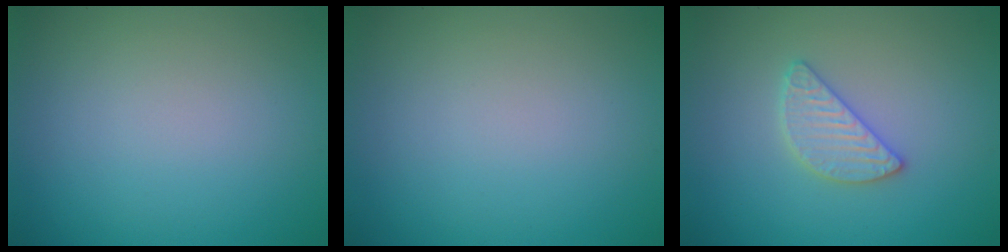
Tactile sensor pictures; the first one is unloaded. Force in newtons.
{"total": 0.0}
{"total": 2.6, "press": 2.6, "slide": 0.3}